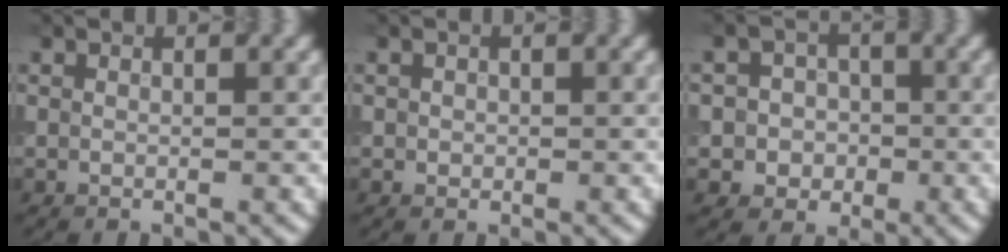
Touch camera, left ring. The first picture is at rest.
{"total": 0.6, "force": [0.0, 0.6, 0.2], "torque": [0.002, -0.003, -0.001]}
{"total": 3.9, "force": [-0.6, 3.8, 0.9], "torque": [0.011, 0.012, -0.033]}